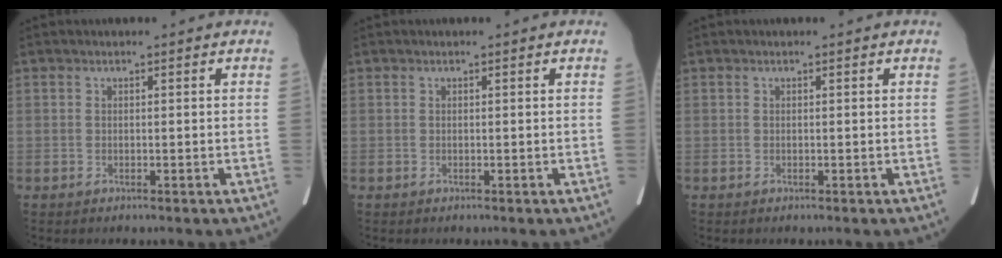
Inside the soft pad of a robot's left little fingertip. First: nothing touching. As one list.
[{"total": 0.0}, {"total": 0.0}]